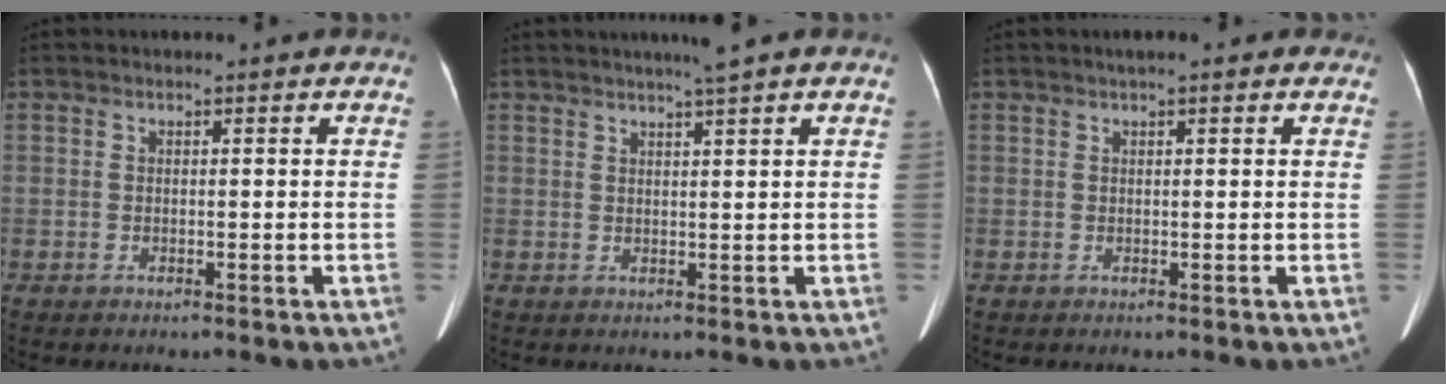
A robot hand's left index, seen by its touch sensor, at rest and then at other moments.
{"total": 3.5, "force": [2.7, -0.8, 2.1], "torque": [-0.032, 0.007, 0.045]}
{"total": 3.0, "force": [2.1, 0.6, 2.0], "torque": [-0.026, 0.023, 0.026]}